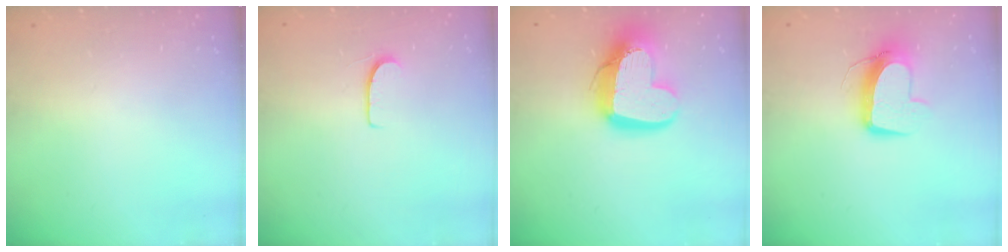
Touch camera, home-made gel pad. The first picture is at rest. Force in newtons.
{"total": 5.9, "press": 5.9, "slide": 0.4}
{"total": 17.2, "press": 17.2, "slide": 1.5}
{"total": 10.7, "press": 10.6, "slide": 1.1}